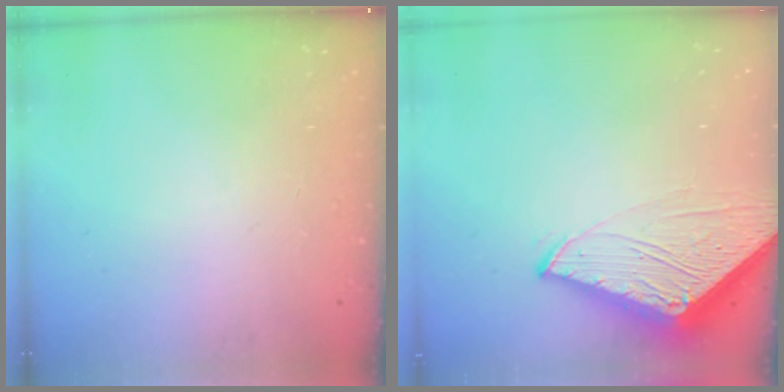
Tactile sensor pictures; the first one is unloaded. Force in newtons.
{"total": 5.9, "press": 5.9, "slide": 0.7}